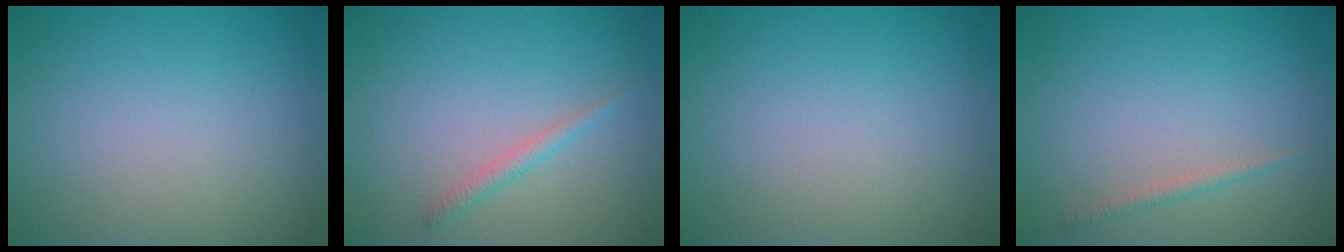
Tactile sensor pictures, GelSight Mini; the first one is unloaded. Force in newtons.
{"total": 1.2, "press": 1.2, "slide": 0.0}
{"total": 0.0}
{"total": 0.9, "press": 0.9, "slide": 0.1}